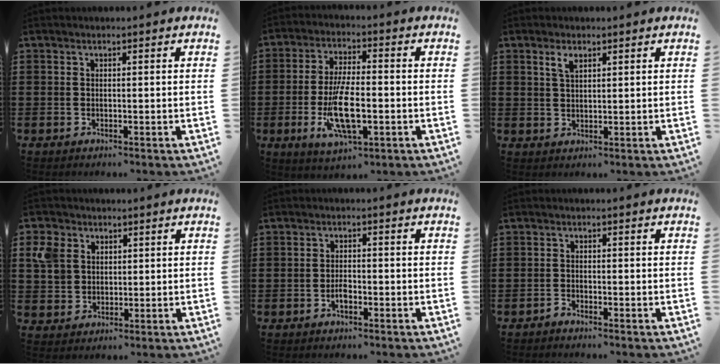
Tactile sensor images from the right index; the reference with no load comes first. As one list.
[{"total": 10.7, "force": [-2.7, 3.8, 9.7], "torque": [-0.202, -0.015, -0.046]}, {"total": 2.3, "force": [1.4, 1.0, 1.5], "torque": [-0.034, 0.004, 0.025]}, {"total": 5.4, "force": [2.2, 4.5, 2.2], "torque": [-0.068, 0.016, 0.039]}, {"total": 1.9, "force": [-1.1, 0.9, 1.3], "torque": [-0.027, 0.001, -0.021]}, {"total": 1.1, "force": [-1.1, -0.1, 0.1], "torque": [-0.006, -0.001, -0.023]}]